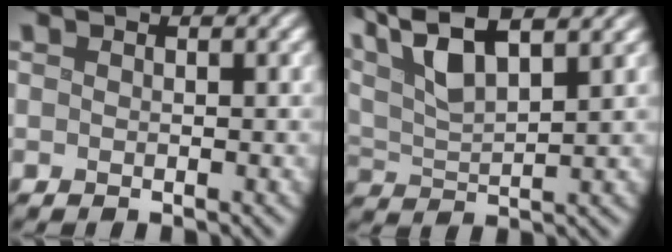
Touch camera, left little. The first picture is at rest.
{"total": 9.3, "force": [5.8, 3.0, 6.6], "torque": [-0.128, 0.028, 0.085]}